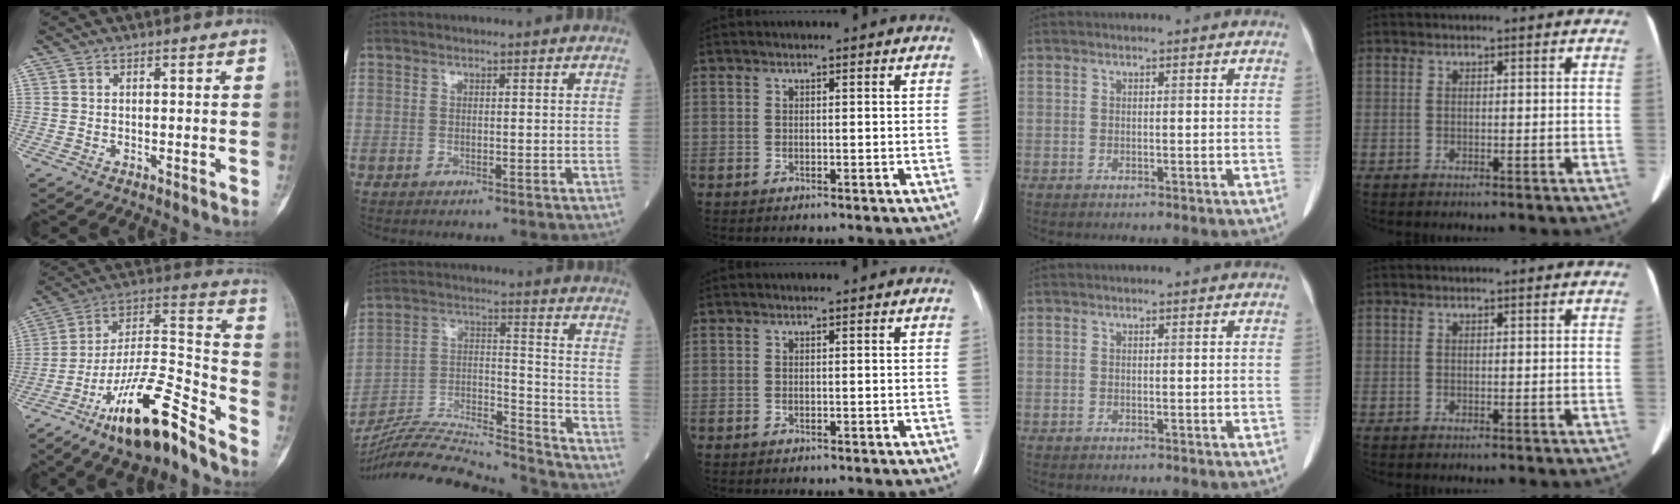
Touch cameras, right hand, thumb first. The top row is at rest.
{"thumb": {"total": 19.1, "force": [-13.2, 4.4, 13.1], "torque": [-0.228, 0.092, -0.234]}, "index": {"total": 20.8, "force": [-19.8, 0.2, 6.2], "torque": [-0.136, 0.008, -0.333]}}